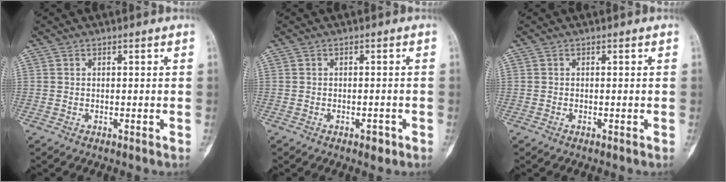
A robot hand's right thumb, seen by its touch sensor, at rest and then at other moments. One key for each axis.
{"total": 1.7, "fx": -0.9, "fy": 1.0, "fz": 1.1, "tx": -0.011, "ty": 0.006, "tz": -0.010}
{"total": 0.0}